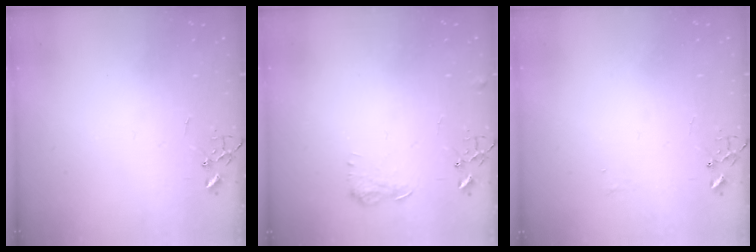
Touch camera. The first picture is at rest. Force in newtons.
{"total": 7.6, "press": 7.6, "slide": 0.3}
{"total": 3.8, "press": 3.8, "slide": 0.6}